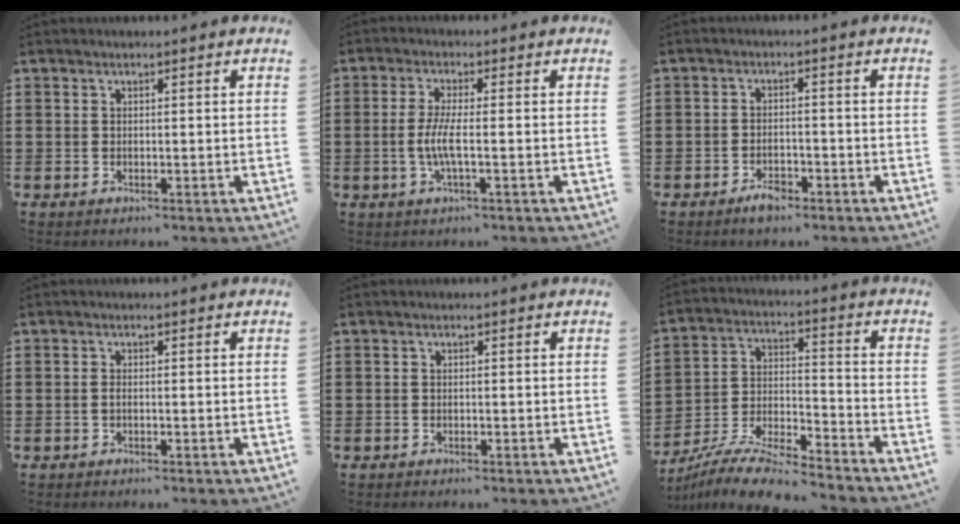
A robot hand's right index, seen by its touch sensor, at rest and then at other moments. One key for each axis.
{"total": 4.7, "fx": -0.9, "fy": 0.6, "fz": 4.5, "tx": -0.103, "ty": -0.008, "tz": -0.027}
{"total": 2.6, "fx": -1.8, "fy": 1.1, "fz": 1.5, "tx": -0.027, "ty": 0.004, "tz": -0.035}
{"total": 0.7, "fx": -0.3, "fy": 0.0, "fz": 0.6, "tx": -0.015, "ty": -0.005, "tz": -0.004}
{"total": 0.0}
{"total": 9.5, "fx": -8.9, "fy": 0.7, "fz": 3.3, "tx": -0.066, "ty": 0.010, "tz": -0.179}